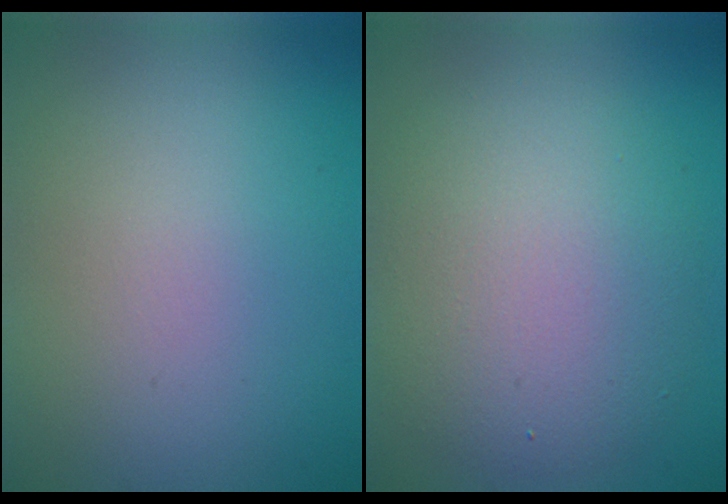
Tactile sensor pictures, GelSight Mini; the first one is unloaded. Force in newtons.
{"total": 6.6, "press": 6.5, "slide": 0.7}